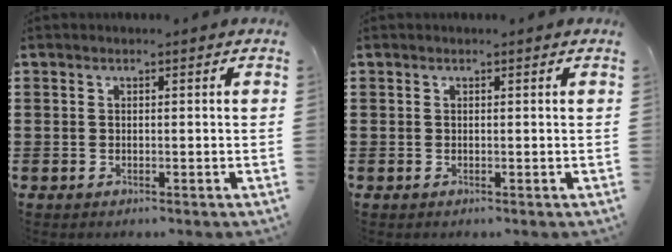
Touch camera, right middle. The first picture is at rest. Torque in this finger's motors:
{"motor_torque": [0.14, -0.13, 0.09, 0.02]}